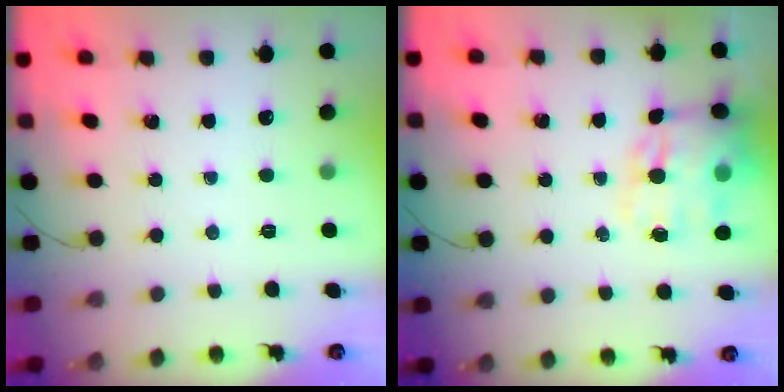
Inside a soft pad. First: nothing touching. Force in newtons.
{"total": 13.6, "press": 13.1, "slide": 3.7}